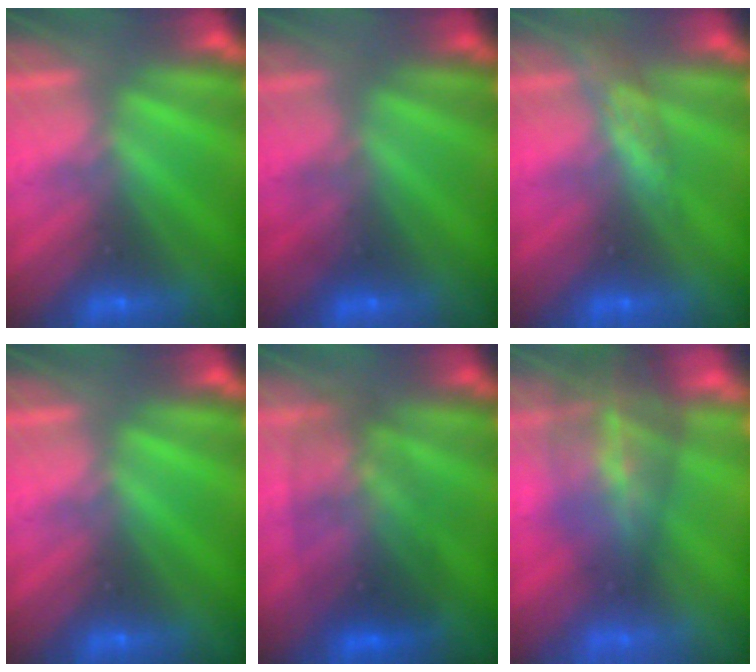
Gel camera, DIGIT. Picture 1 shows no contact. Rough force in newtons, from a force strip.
{"total": 1.7}
{"total": 2.9}
{"total": 0.0}
{"total": 3.0}
{"total": 7.4}